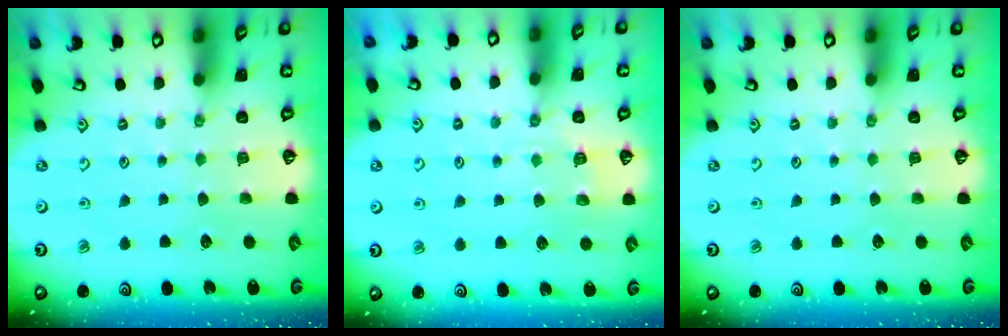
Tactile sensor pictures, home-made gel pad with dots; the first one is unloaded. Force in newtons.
{"total": 4.8, "press": 4.7, "slide": 1.1}
{"total": 0.0}